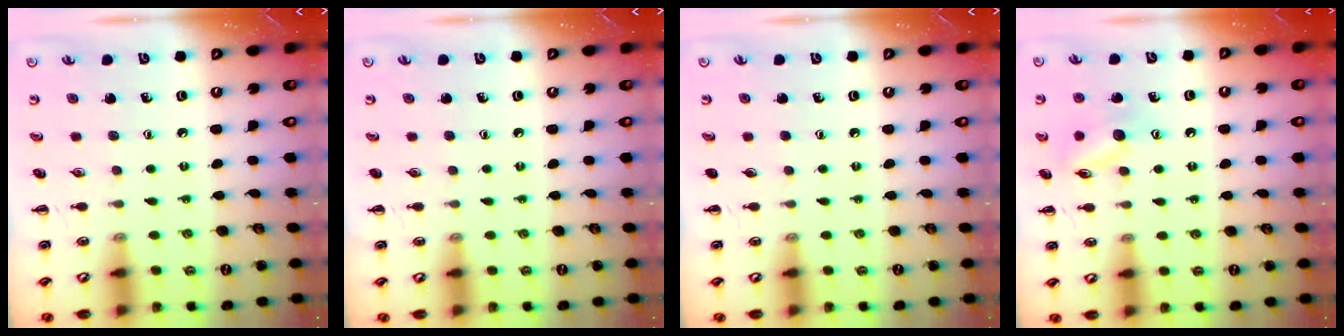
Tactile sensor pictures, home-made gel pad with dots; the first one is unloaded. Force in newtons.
{"total": 0.0}
{"total": 0.0}
{"total": 10.0, "press": 9.9, "slide": 1.0}